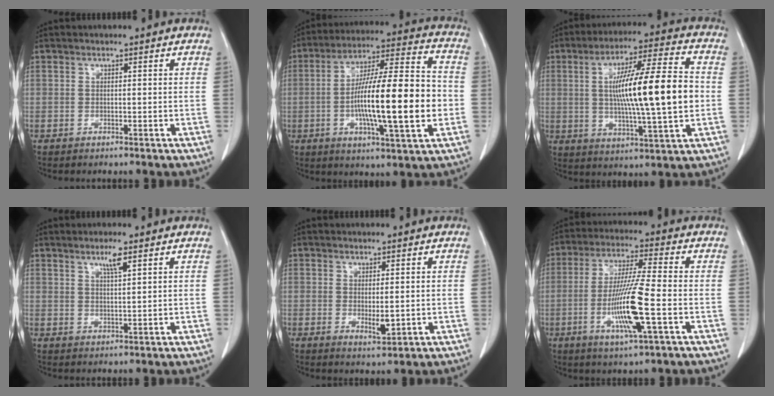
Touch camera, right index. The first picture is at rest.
{"total": 19.9, "force": [-3.0, 2.3, 19.6], "torque": [-0.333, 0.005, -0.051]}
{"total": 17.4, "force": [0.4, 1.4, 17.4], "torque": [-0.293, 0.006, 0.003]}
{"total": 3.4, "force": [2.0, 0.3, 2.7], "torque": [-0.051, -0.003, 0.037]}
{"total": 3.2, "force": [-0.2, 1.0, 3.0], "torque": [-0.053, -0.009, 0.001]}
{"total": 12.4, "force": [-3.2, 0.1, 12.0], "torque": [-0.239, -0.016, -0.065]}